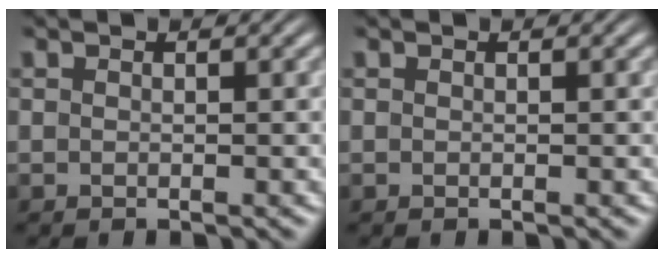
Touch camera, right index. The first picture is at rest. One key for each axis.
{"total": 0.0}